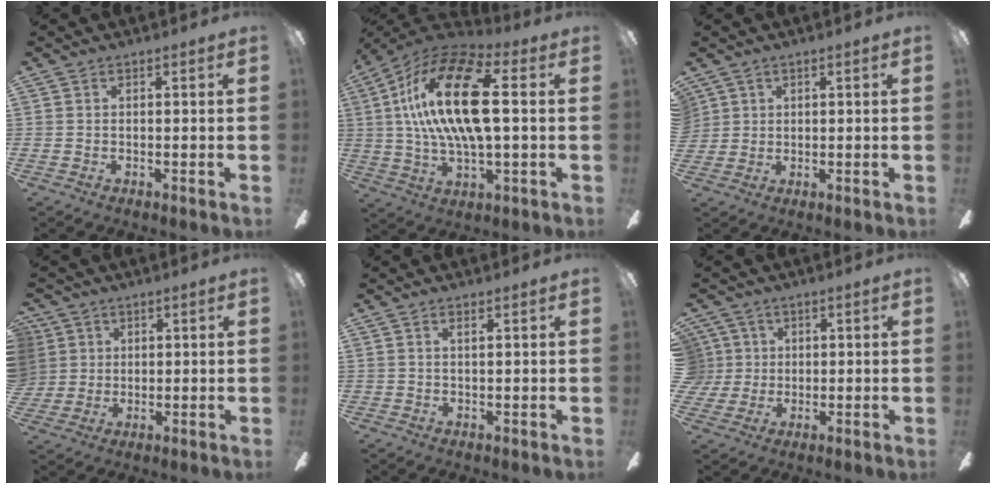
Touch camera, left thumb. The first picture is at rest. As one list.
[{"total": 23.2, "force": [4.3, 9.8, 20.5], "torque": [-0.402, 0.002, 0.070]}, {"total": 2.5, "force": [1.4, 2.1, -0.1], "torque": [-0.006, 0.004, 0.028]}, {"total": 5.7, "force": [2.0, 5.3, 0.4], "torque": [-0.016, 0.000, 0.038]}, {"total": 1.3, "force": [0.7, 0.4, 1.0], "torque": [-0.022, 0.002, 0.012]}, {"total": 5.8, "force": [1.5, 5.6, 0.6], "torque": [-0.025, 0.009, 0.031]}]